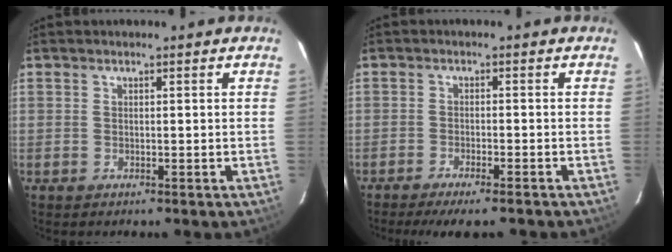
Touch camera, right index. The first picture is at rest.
{"total": 7.7, "force": [-6.5, 0.9, 3.9], "torque": [-0.087, -0.020, -0.103]}